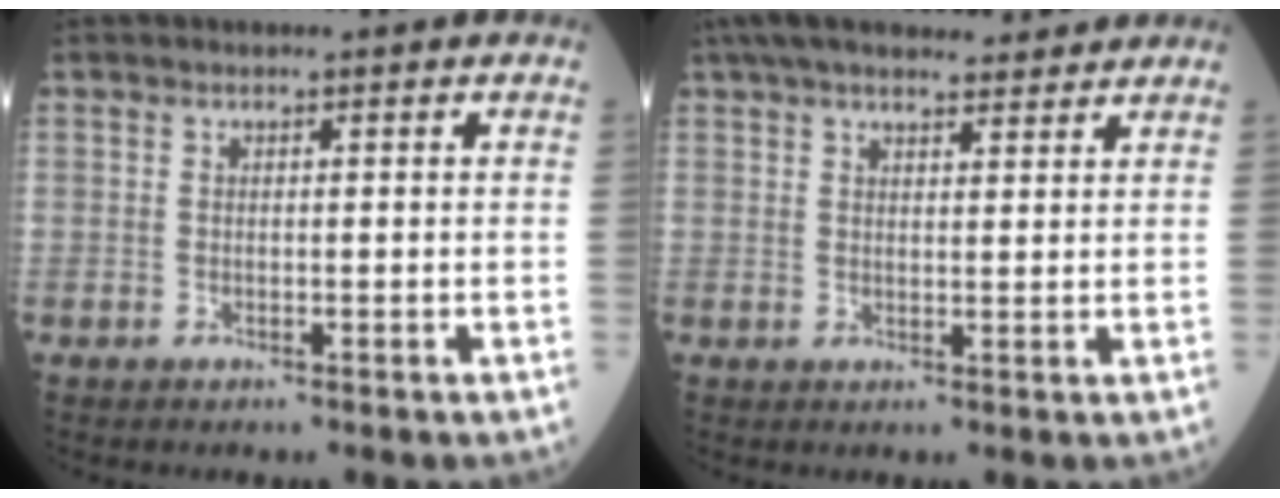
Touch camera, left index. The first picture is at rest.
{"total": 14.2, "force": [12.3, 3.4, 6.2], "torque": [-0.098, 0.047, 0.182]}